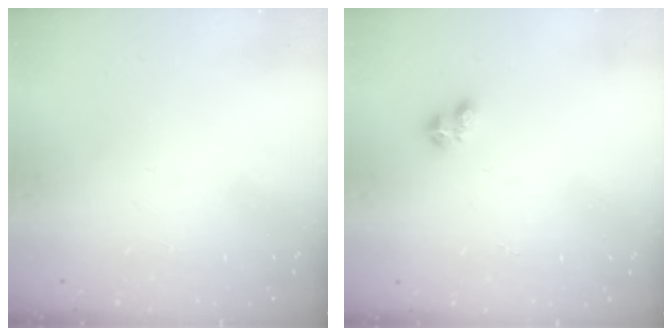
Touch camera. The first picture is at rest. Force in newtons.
{"total": 3.1, "press": 3.0, "slide": 0.5}